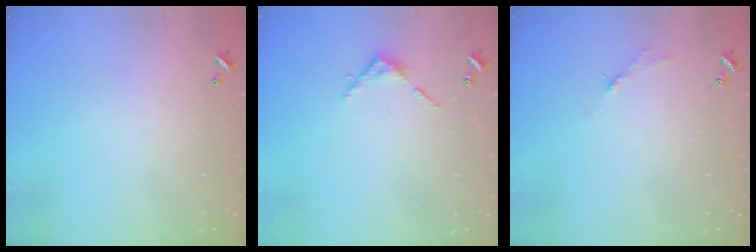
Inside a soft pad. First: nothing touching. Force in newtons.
{"total": 4.5, "press": 4.5, "slide": 0.4}
{"total": 2.7, "press": 2.7, "slide": 0.4}